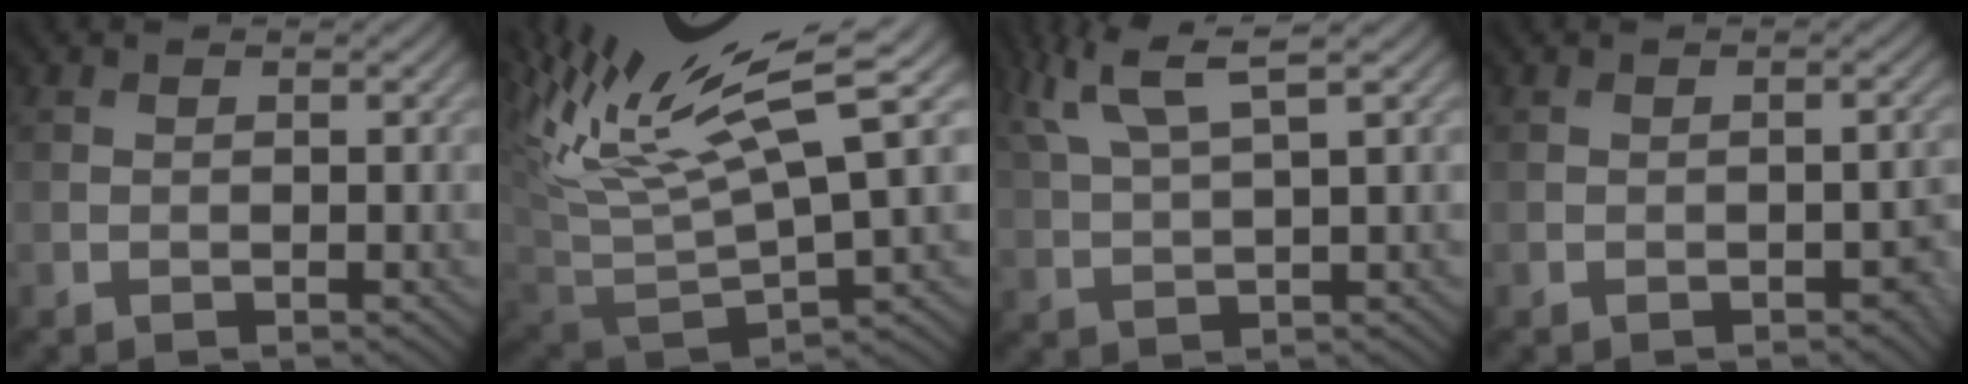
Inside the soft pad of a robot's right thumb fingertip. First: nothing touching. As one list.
[{"total": 14.7, "force": [8.0, 4.5, 11.4], "torque": [-0.264, 0.016, 0.148]}, {"total": 6.7, "force": [3.8, 1.4, 5.3], "torque": [-0.116, 0.019, 0.082]}, {"total": 1.5, "force": [-0.8, 0.7, 1.1], "torque": [-0.014, 0.000, -0.010]}]